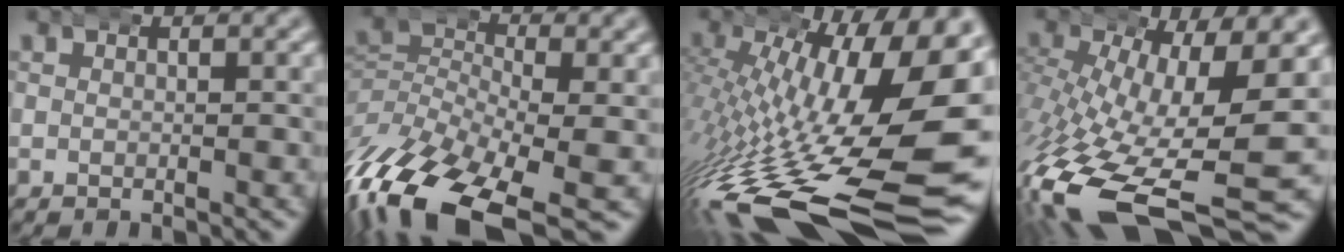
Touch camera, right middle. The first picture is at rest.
{"total": 9.9, "force": [-4.9, 4.9, 7.0], "torque": [-0.154, -0.039, -0.066]}
{"total": 17.2, "force": [-6.2, 6.6, 14.6], "torque": [-0.248, -0.059, -0.056]}
{"total": 12.7, "force": [-5.1, 5.1, 10.4], "torque": [-0.217, -0.056, -0.052]}